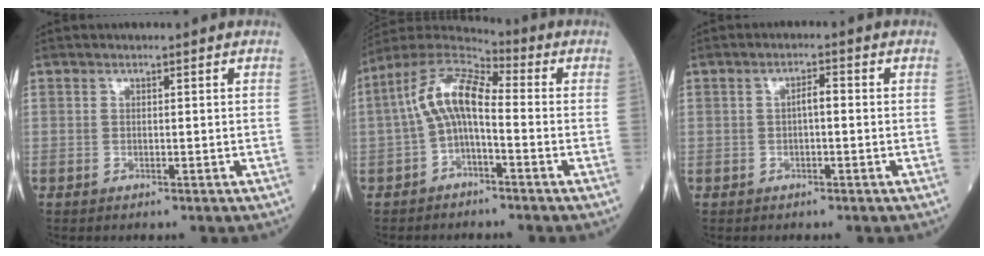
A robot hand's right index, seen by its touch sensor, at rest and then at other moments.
{"total": 9.3, "force": [-0.8, 3.4, 8.7], "torque": [-0.177, 0.034, -0.019]}
{"total": 2.0, "force": [-0.1, 0.4, 2.0], "torque": [-0.036, 0.003, -0.001]}